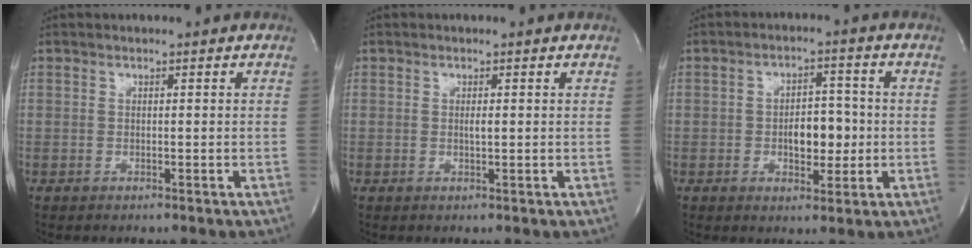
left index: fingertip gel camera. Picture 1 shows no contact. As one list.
[{"total": 0.9, "force": [0.1, 0.1, 0.8], "torque": [-0.020, -0.002, 0.002]}, {"total": 5.9, "force": [-0.7, 3.2, 5.0], "torque": [-0.075, 0.008, -0.008]}]